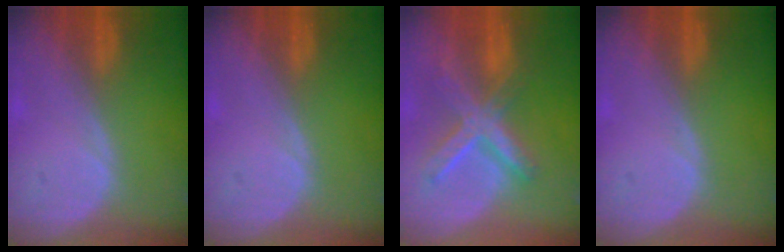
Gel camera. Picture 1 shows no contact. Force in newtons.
{"total": 0.0}
{"total": 8.1, "press": 7.0, "slide": 4.1}
{"total": 0.0}